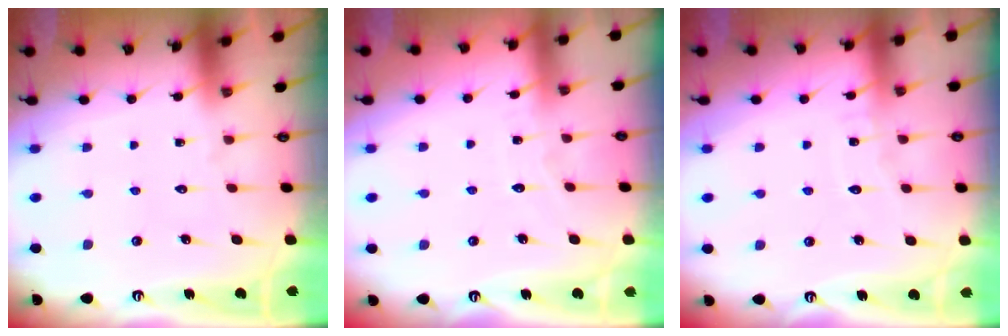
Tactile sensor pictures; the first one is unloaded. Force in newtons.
{"total": 2.5, "press": 2.5, "slide": 0.4}
{"total": 3.5, "press": 3.5, "slide": 0.4}